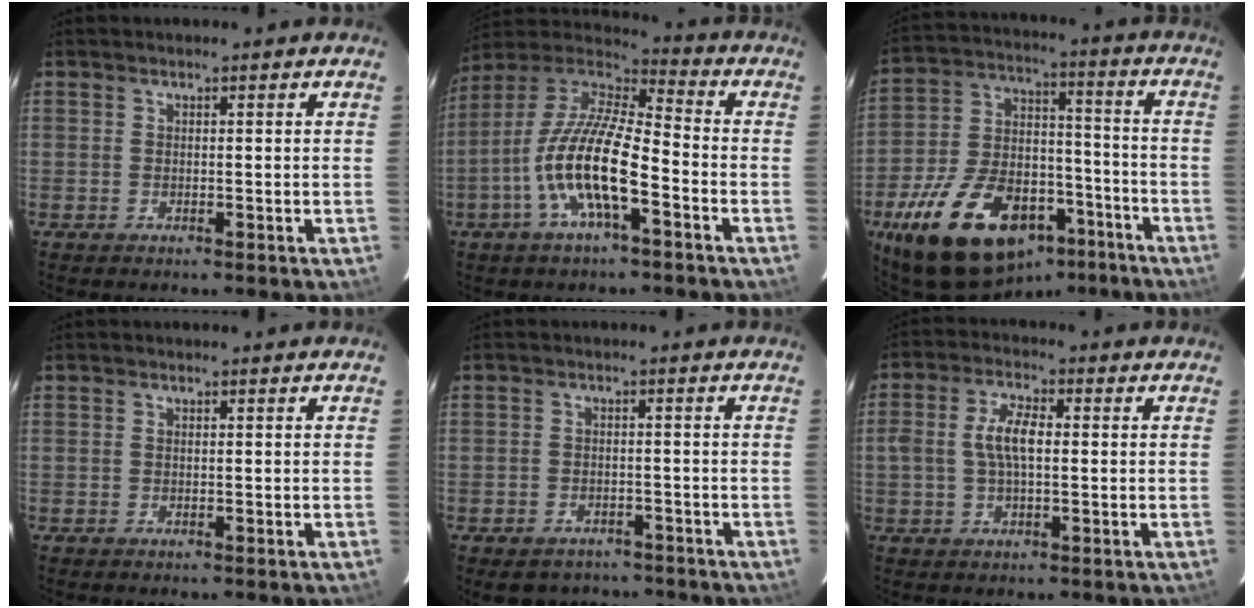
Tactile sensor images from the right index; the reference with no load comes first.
{"total": 15.5, "force": [-5.7, 3.9, 13.8], "torque": [-0.271, -0.006, -0.116]}
{"total": 24.7, "force": [-14.9, 13.1, 14.7], "torque": [-0.281, 0.014, -0.224]}
{"total": 0.0}
{"total": 7.0, "force": [-5.6, 3.9, 1.9], "torque": [-0.044, 0.005, -0.072]}
{"total": 6.3, "force": [0.1, 2.8, 5.6], "torque": [-0.110, 0.012, 0.003]}